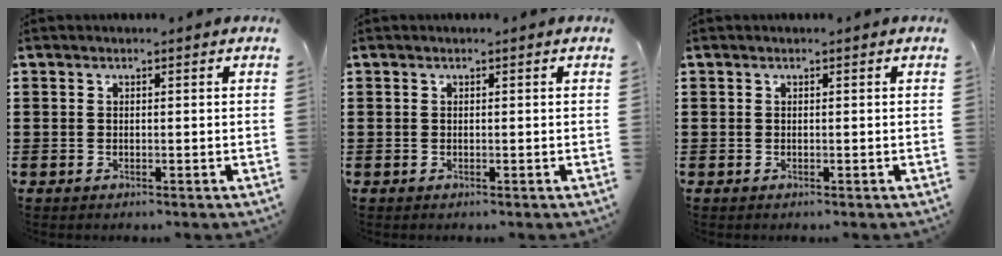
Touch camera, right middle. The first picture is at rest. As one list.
[{"total": 0.0}, {"total": 0.0}]